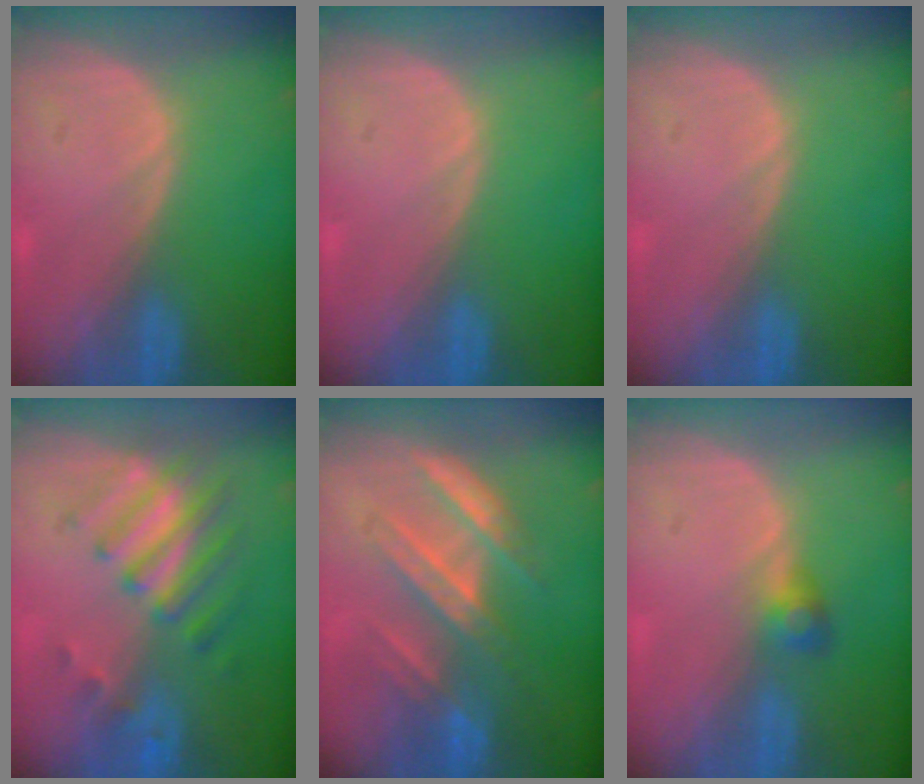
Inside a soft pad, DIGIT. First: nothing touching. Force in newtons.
{"total": 0.0}
{"total": 0.0}
{"total": 7.9, "press": 7.0, "slide": 3.7}
{"total": 7.0, "press": 7.0, "slide": 0.2}
{"total": 2.5, "press": 2.4, "slide": 0.7}